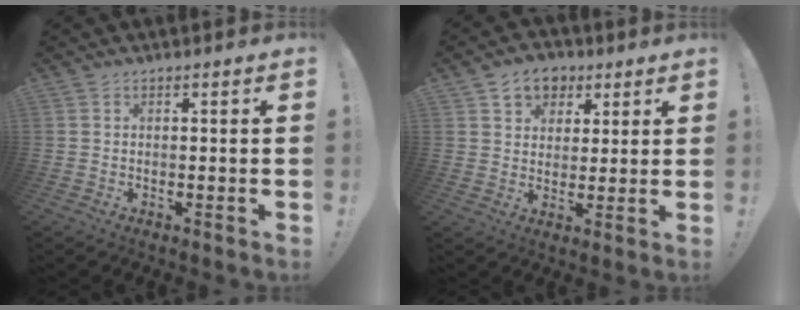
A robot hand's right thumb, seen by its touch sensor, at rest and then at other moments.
{"total": 8.6, "force": [4.3, 6.8, 3.1], "torque": [-0.041, -0.018, 0.082]}